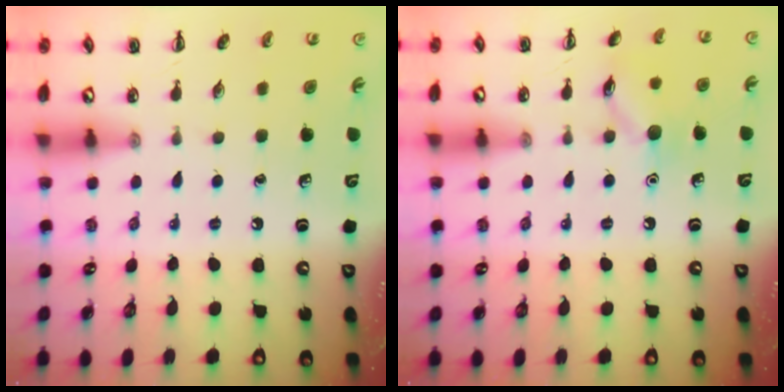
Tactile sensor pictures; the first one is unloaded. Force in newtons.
{"total": 9.5, "press": 9.4, "slide": 0.9}